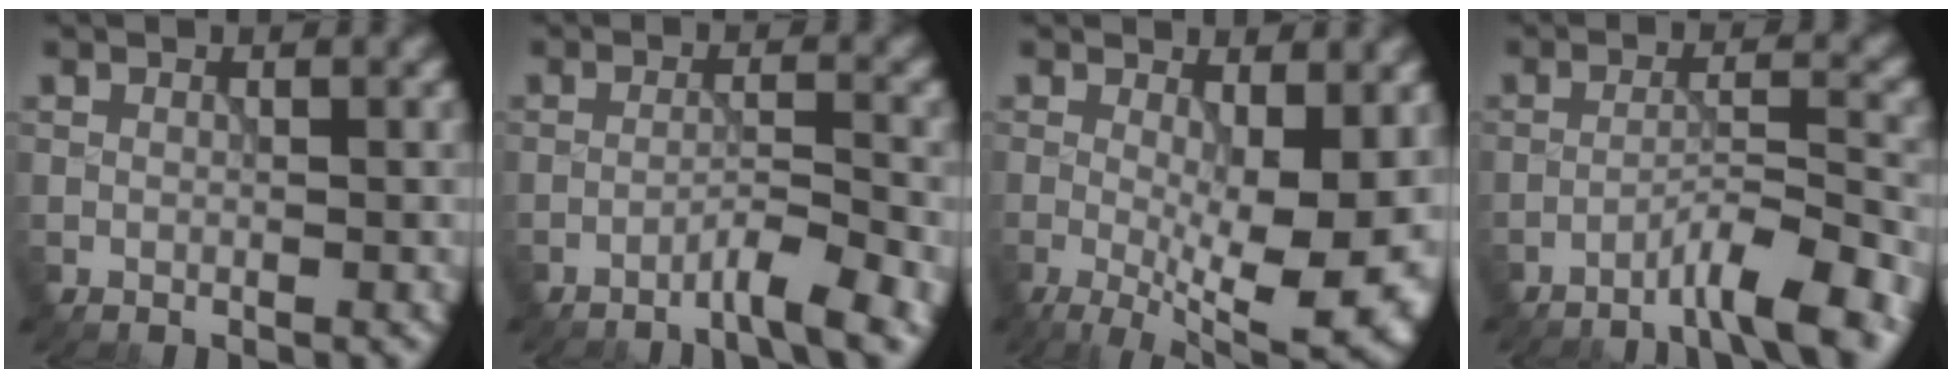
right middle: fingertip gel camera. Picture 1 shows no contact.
{"total": 3.6, "force": [-2.5, 0.3, 2.6], "torque": [-0.037, 0.007, -0.053]}
{"total": 11.6, "force": [-1.1, 4.4, 10.6], "torque": [-0.154, -0.020, -0.008]}
{"total": 5.1, "force": [-3.6, 0.3, 3.5], "torque": [-0.055, 0.012, -0.070]}